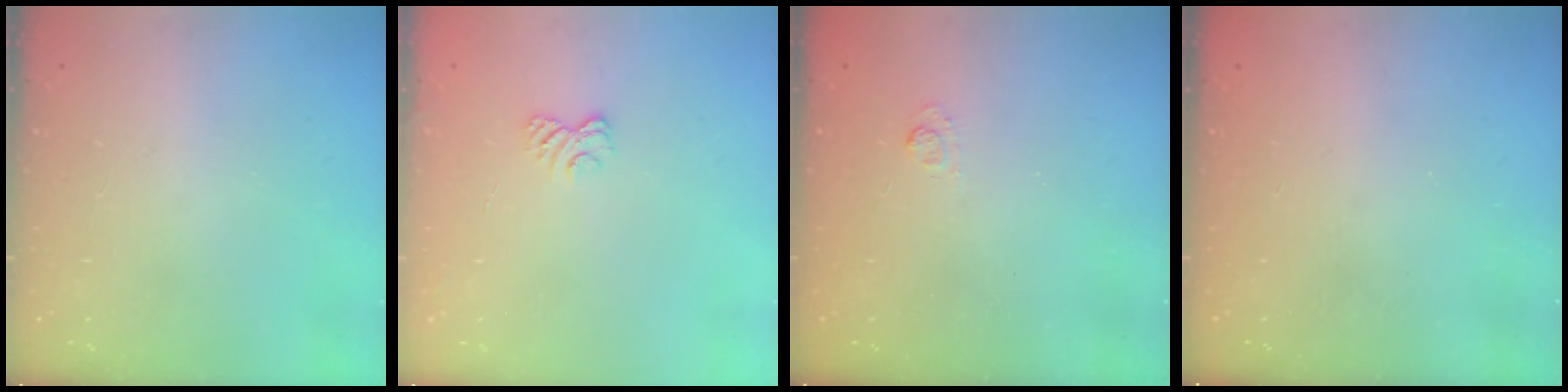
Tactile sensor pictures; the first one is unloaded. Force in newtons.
{"total": 2.5, "press": 2.2, "slide": 1.2}
{"total": 2.4, "press": 1.9, "slide": 1.4}
{"total": 2.4, "press": 2.2, "slide": 0.8}